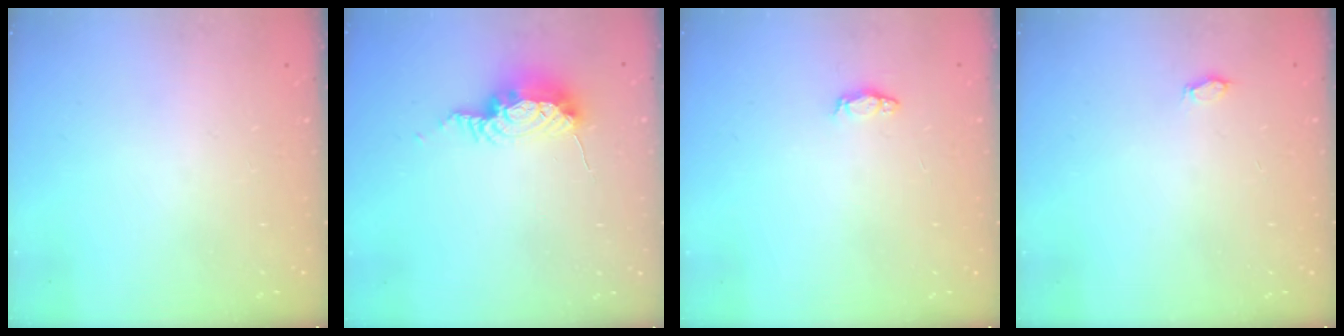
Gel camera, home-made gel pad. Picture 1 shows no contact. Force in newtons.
{"total": 8.3, "press": 8.1, "slide": 1.6}
{"total": 3.1, "press": 3.1, "slide": 0.5}
{"total": 2.9, "press": 2.7, "slide": 1.2}